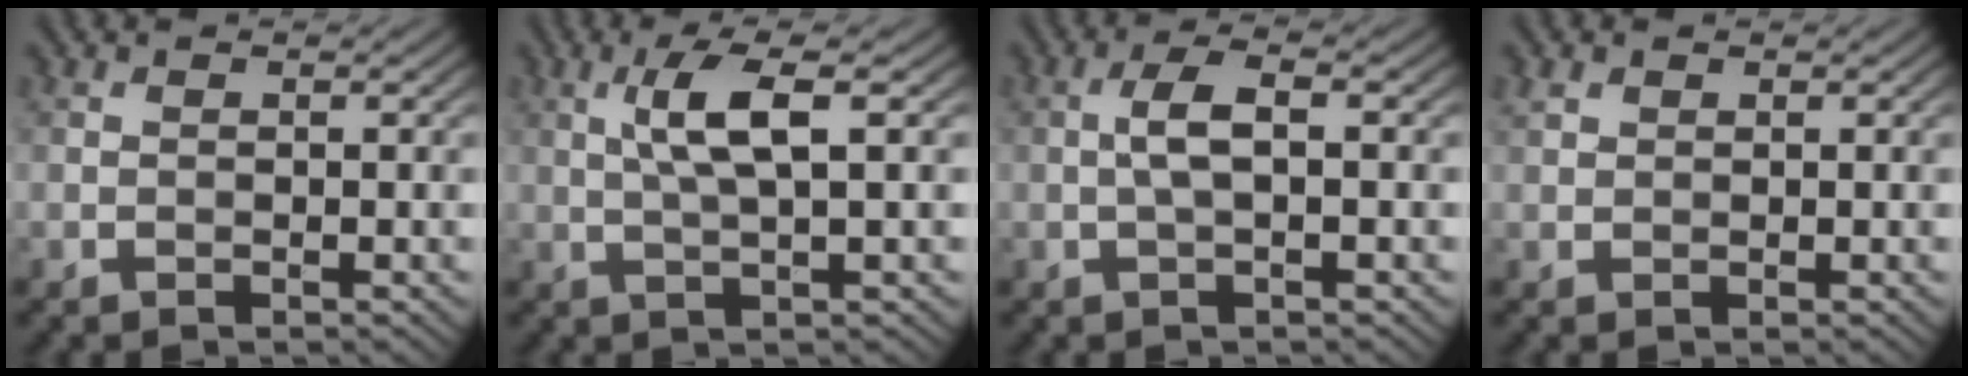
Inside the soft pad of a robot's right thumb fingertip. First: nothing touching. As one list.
[{"total": 4.9, "force": [1.2, 0.7, 4.7], "torque": [-0.098, 0.009, 0.026]}, {"total": 3.4, "force": [-0.1, 0.9, 3.2], "torque": [-0.066, 0.011, -0.006]}, {"total": 1.0, "force": [0.7, 0.7, 0.4], "torque": [-0.010, 0.002, 0.015]}]